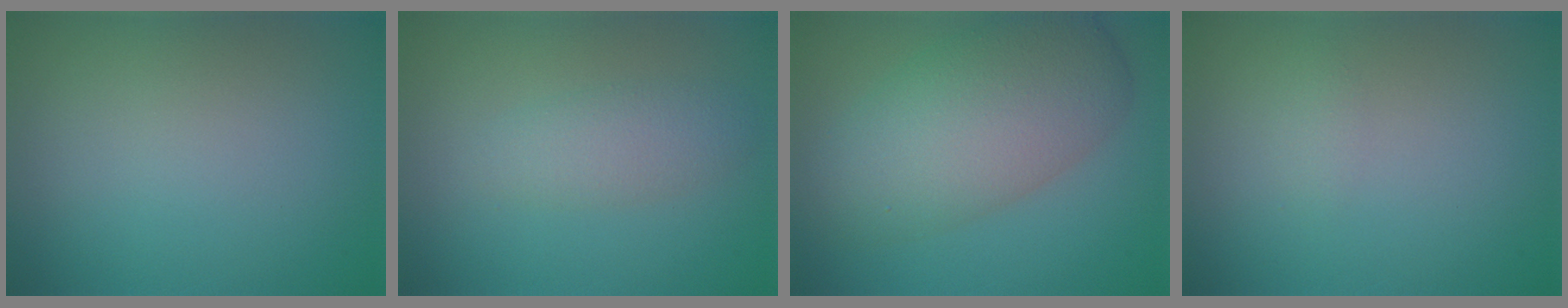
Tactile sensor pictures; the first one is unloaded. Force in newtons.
{"total": 2.3, "press": 2.3, "slide": 0.0}
{"total": 8.0, "press": 8.0, "slide": 0.4}
{"total": 0.8, "press": 0.7, "slide": 0.1}